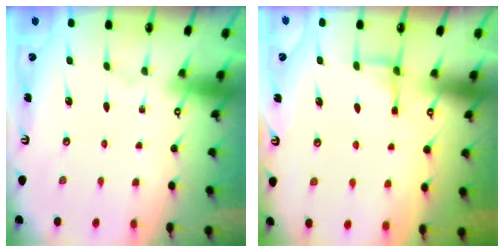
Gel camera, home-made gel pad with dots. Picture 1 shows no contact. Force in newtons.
{"total": 3.7, "press": 3.7, "slide": 0.5}